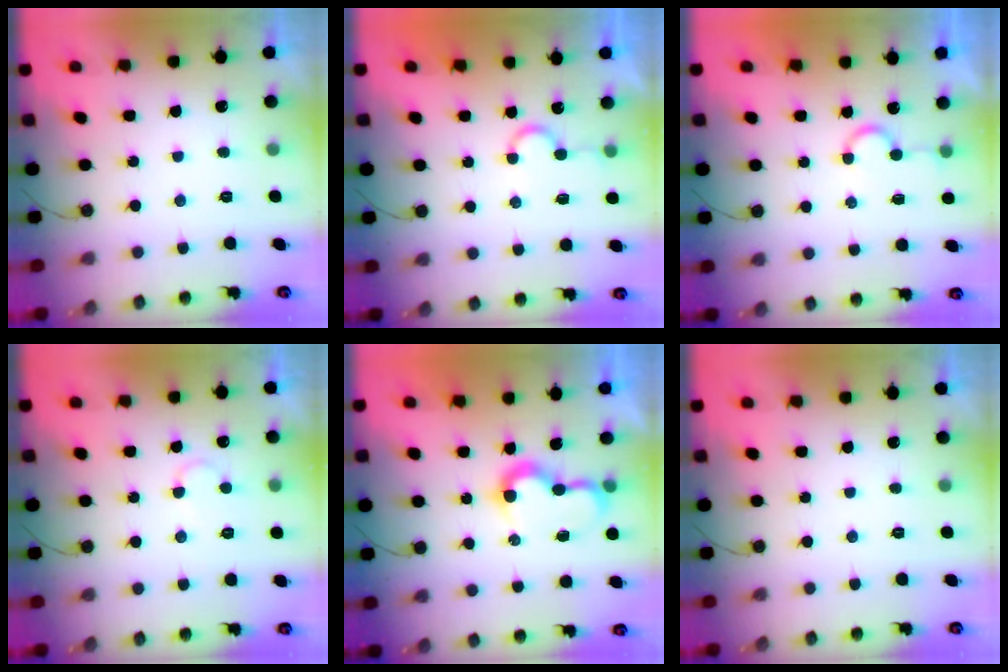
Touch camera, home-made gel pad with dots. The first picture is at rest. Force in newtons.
{"total": 6.9, "press": 6.9, "slide": 0.6}
{"total": 5.0, "press": 5.0, "slide": 0.5}
{"total": 4.2, "press": 4.2, "slide": 0.4}
{"total": 7.4, "press": 7.3, "slide": 0.7}
{"total": 0.0}